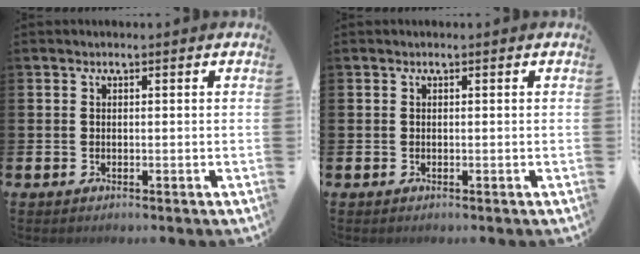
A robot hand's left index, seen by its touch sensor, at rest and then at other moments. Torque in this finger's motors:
{"motor_torque": [0.00, 0.00, 0.00, -0.01]}